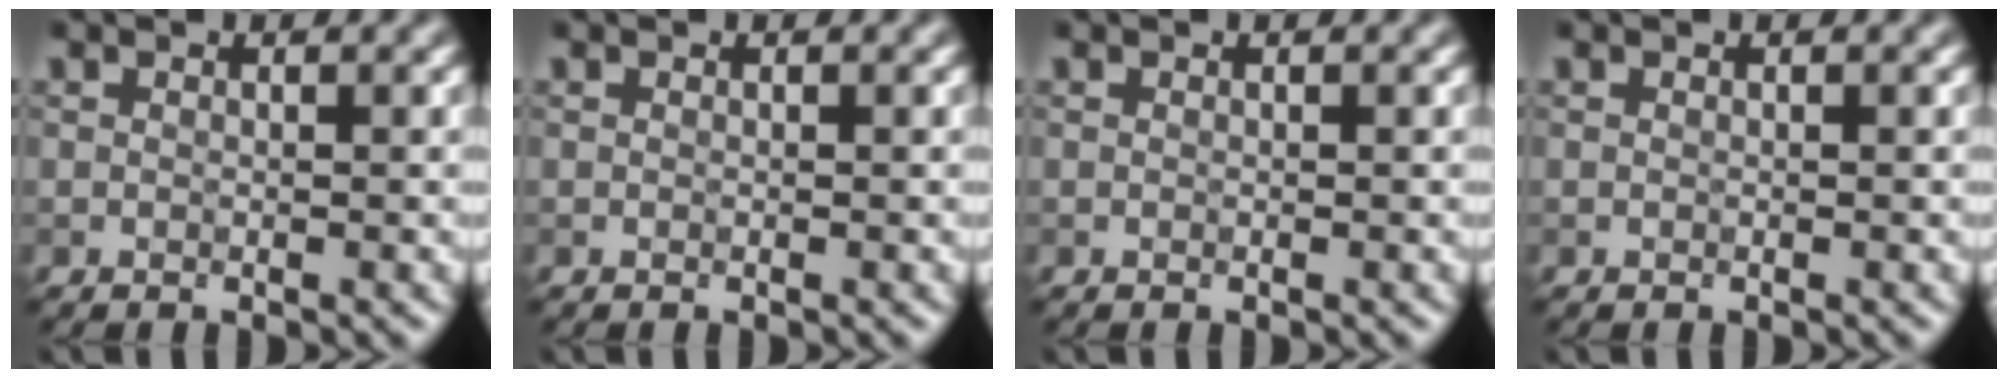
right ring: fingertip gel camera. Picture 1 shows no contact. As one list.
[{"total": 0.0}, {"total": 0.0}, {"total": 0.0}]